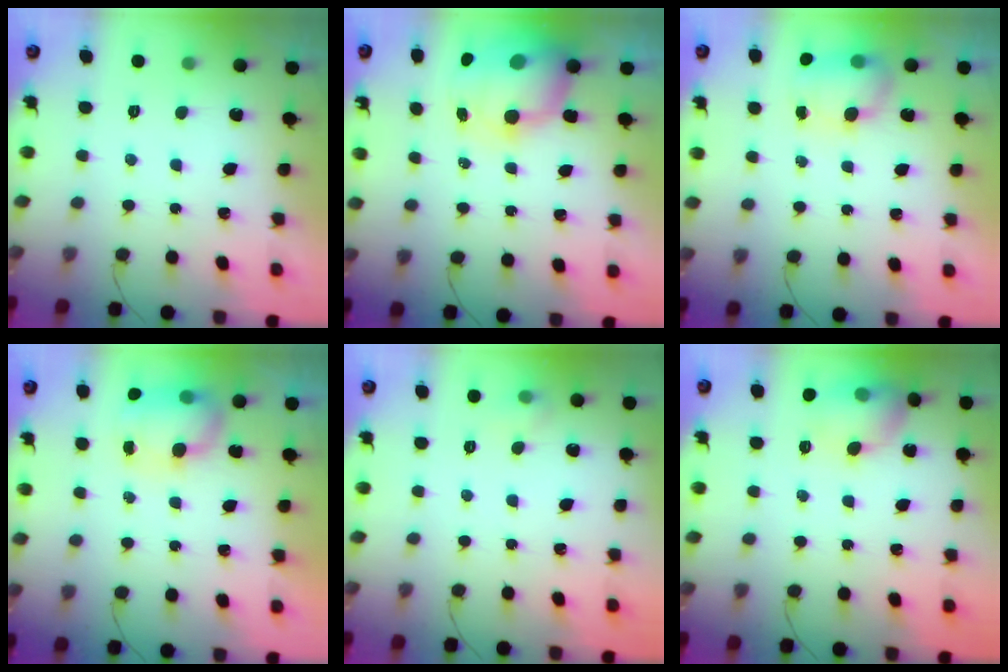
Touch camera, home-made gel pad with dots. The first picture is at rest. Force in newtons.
{"total": 13.2, "press": 12.8, "slide": 3.4}
{"total": 6.8, "press": 6.8, "slide": 0.5}
{"total": 11.9, "press": 9.8, "slide": 6.8}
{"total": 4.8, "press": 4.6, "slide": 1.3}
{"total": 12.2, "press": 12.0, "slide": 1.7}